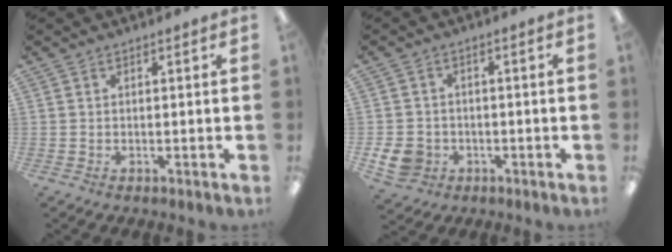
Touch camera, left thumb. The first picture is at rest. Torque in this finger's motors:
{"motor_torque": [-0.32, 0.55, 0.23, -0.26, 0.03]}